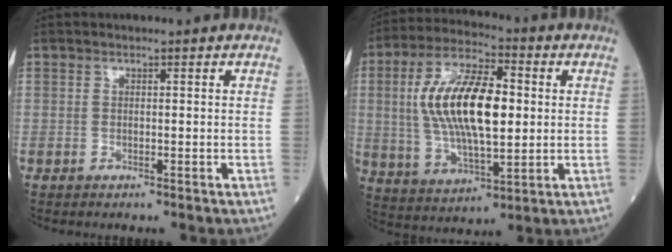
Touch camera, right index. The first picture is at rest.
{"total": 16.1, "force": [1.5, 5.7, 15.0], "torque": [-0.298, 0.010, 0.030]}